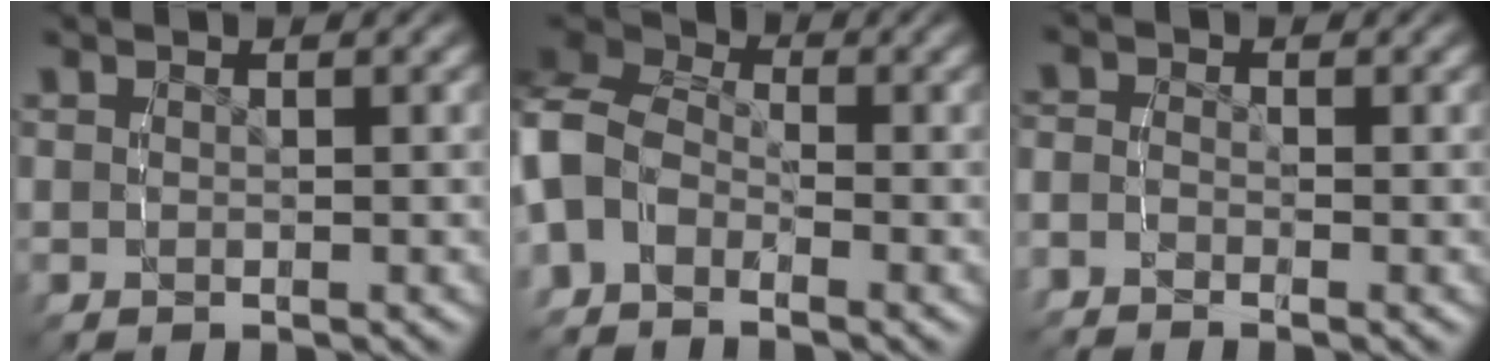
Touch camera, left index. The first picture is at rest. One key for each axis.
{"total": 10.6, "fx": -0.3, "fy": 9.5, "fz": 4.6, "tx": -0.133, "ty": -0.012, "tz": -0.029}
{"total": 2.1, "fx": -1.7, "fy": 1.1, "fz": 0.4, "tx": -0.021, "ty": -0.012, "tz": -0.036}